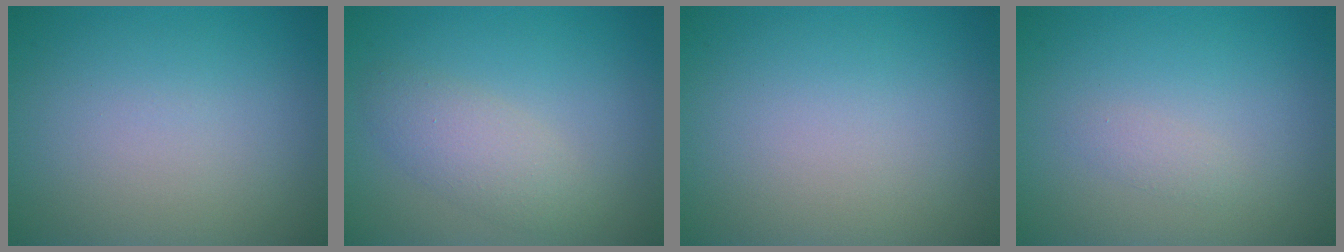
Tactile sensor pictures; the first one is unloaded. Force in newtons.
{"total": 2.8, "press": 2.8, "slide": 0.1}
{"total": 0.0}
{"total": 0.8, "press": 0.8, "slide": 0.0}